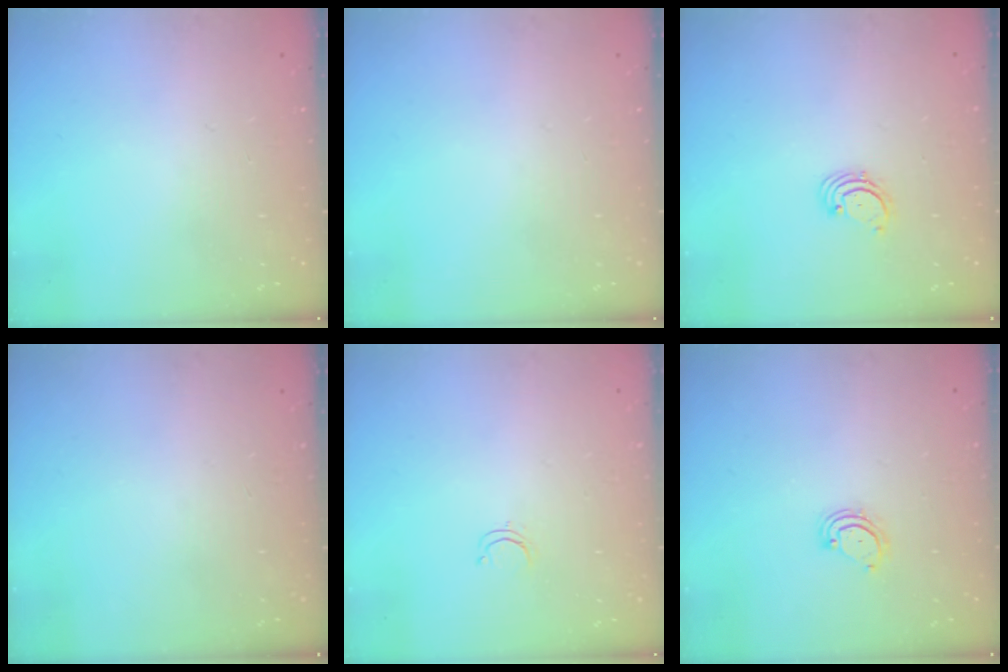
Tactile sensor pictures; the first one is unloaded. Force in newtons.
{"total": 0.0}
{"total": 1.7, "press": 1.7, "slide": 0.2}
{"total": 0.0}
{"total": 2.4, "press": 2.4, "slide": 0.2}
{"total": 3.4, "press": 3.3, "slide": 0.7}